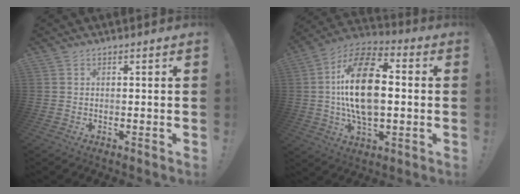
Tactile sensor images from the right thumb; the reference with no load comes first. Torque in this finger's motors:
{"motor_torque": [1.90, 3.10, 2.28, 0.03, 0.70]}